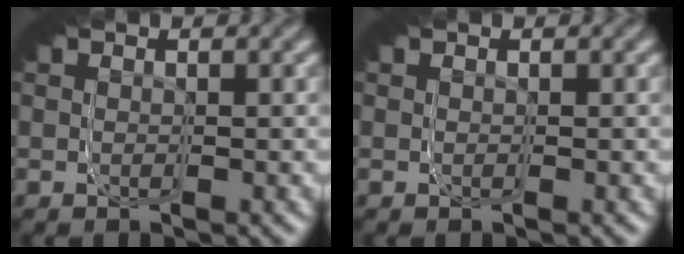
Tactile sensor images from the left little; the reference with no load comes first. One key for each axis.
{"total": 0.0}